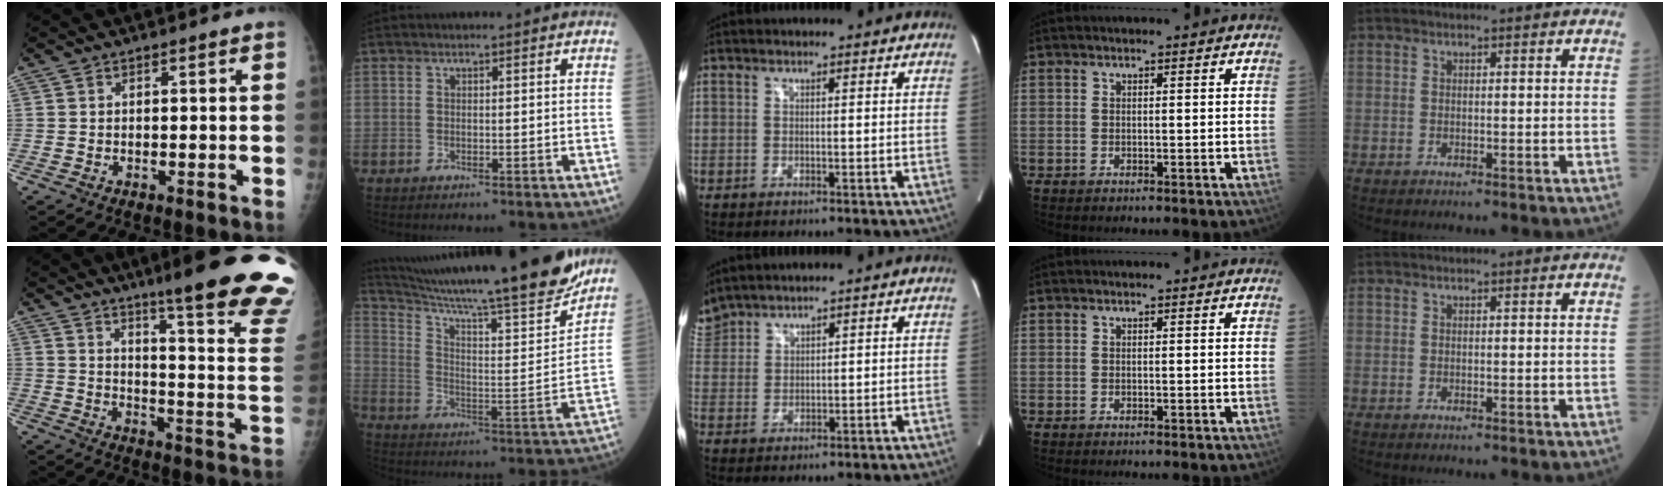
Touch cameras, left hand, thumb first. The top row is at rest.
{"thumb": {"total": 25.7, "force": [19.0, 2.1, 17.2], "torque": [-0.193, -0.124, 0.247]}, "index": {"total": 25.6, "force": [21.9, 0.4, 13.3], "torque": [-0.223, -0.053, 0.318]}, "middle": {"total": 5.0, "force": [4.8, 1.1, 0.5], "torque": [-0.020, 0.022, 0.102]}}